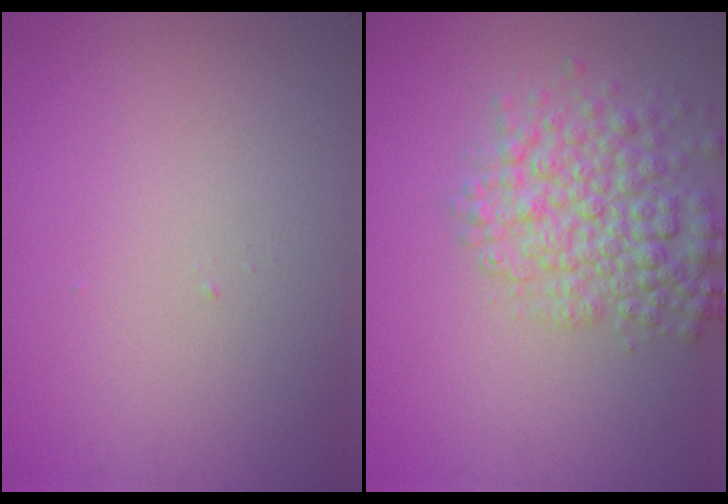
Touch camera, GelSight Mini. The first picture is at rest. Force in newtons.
{"total": 5.5, "press": 5.5, "slide": 0.2}